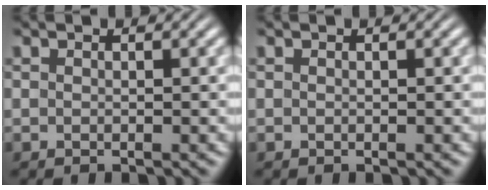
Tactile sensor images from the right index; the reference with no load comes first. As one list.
[{"total": 0.0}]